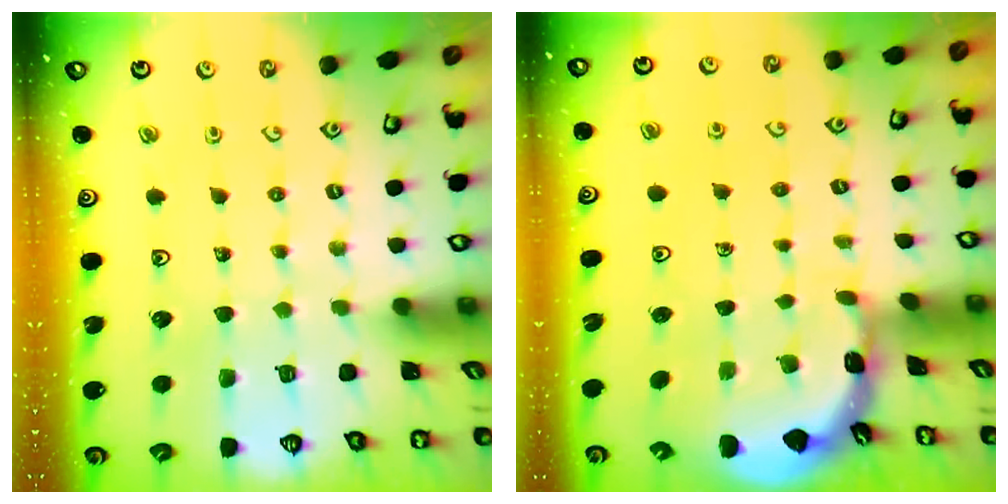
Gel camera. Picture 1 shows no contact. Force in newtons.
{"total": 1.8, "press": 1.8, "slide": 0.1}